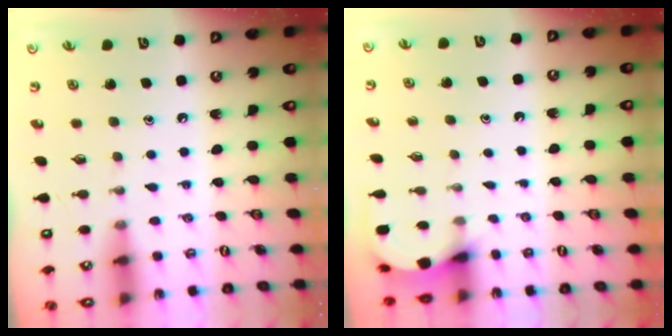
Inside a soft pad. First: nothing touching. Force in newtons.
{"total": 2.9, "press": 2.9, "slide": 0.3}